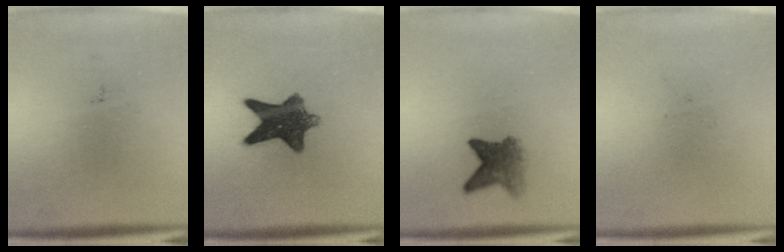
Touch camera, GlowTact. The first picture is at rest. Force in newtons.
{"total": 9.5}
{"total": 4.1}
{"total": 0.0}